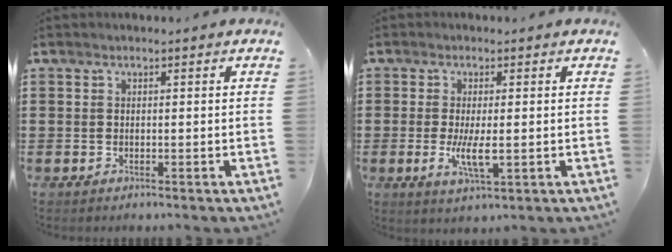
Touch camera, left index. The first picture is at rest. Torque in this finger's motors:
{"motor_torque": [0.69, -0.11, 0.36, 0.09]}